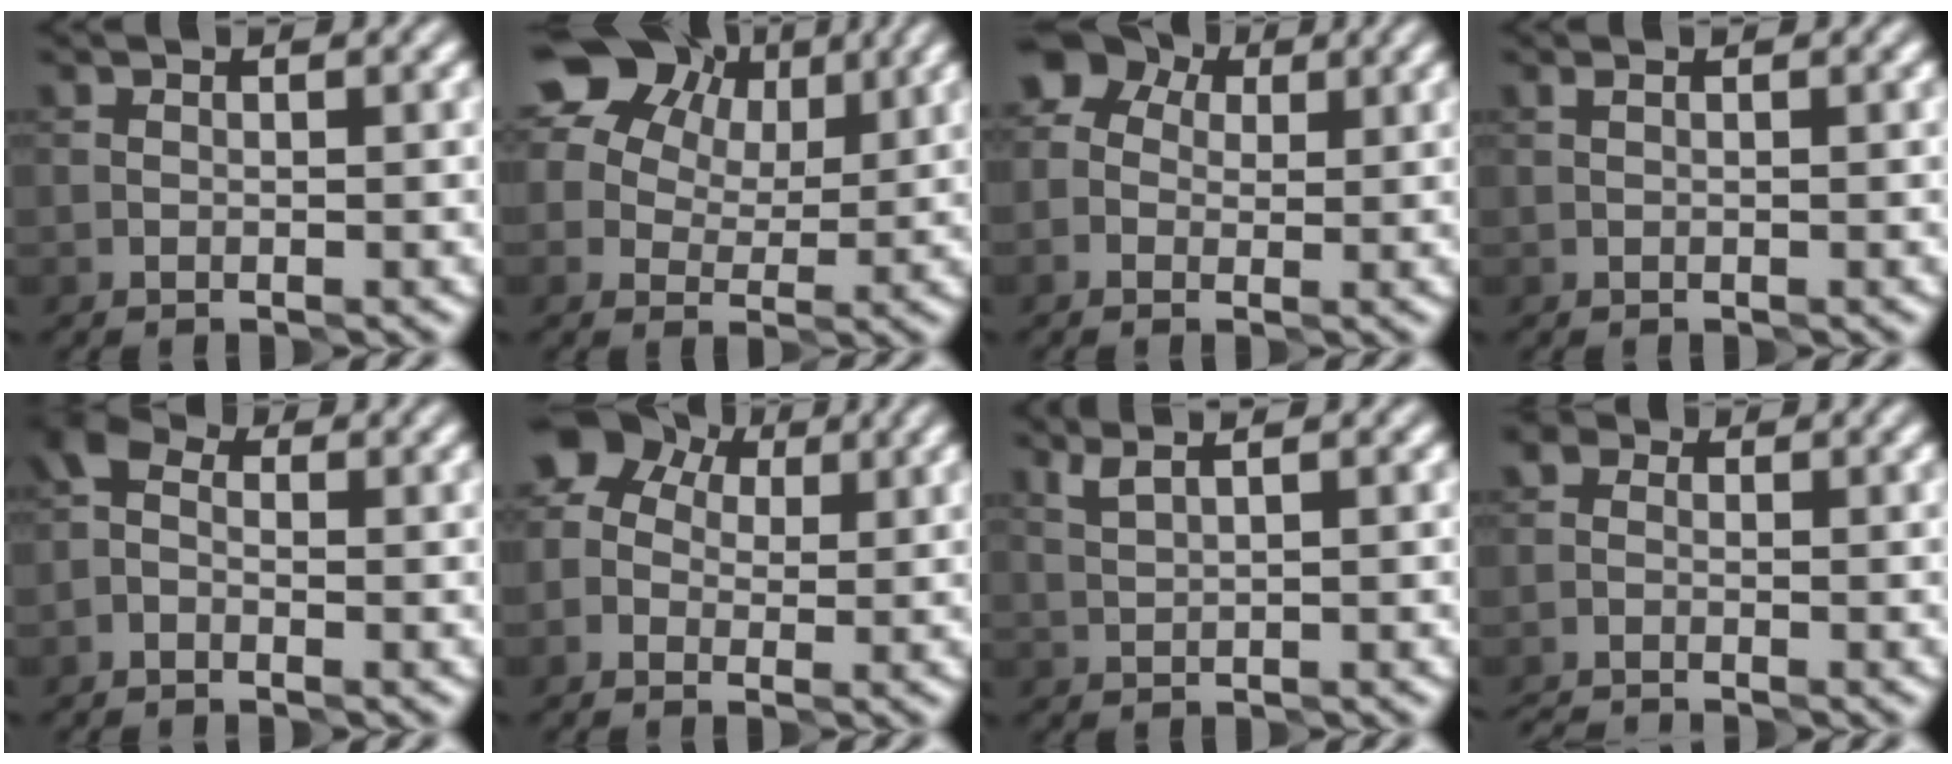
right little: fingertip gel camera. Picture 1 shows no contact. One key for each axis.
{"total": 10.6, "fx": 5.2, "fy": 7.0, "fz": 6.1, "tx": -0.092, "ty": 0.034, "tz": 0.076}
{"total": 4.5, "fx": 1.5, "fy": 3.6, "fz": 2.3, "tx": -0.033, "ty": 0.024, "tz": 0.001}
{"total": 0.0}
{"total": 2.1, "fx": -0.5, "fy": 1.5, "fz": 1.4, "tx": -0.032, "ty": 0.010, "tz": -0.021}
{"total": 6.3, "fx": 1.8, "fy": 4.9, "fz": 3.5, "tx": -0.054, "ty": 0.035, "tz": 0.007}
{"total": 2.5, "fx": 1.8, "fy": 0.9, "fz": 1.5, "tx": -0.008, "ty": 0.010, "tz": 0.012}
{"total": 2.0, "fx": -1.7, "fy": 0.9, "fz": 0.6, "tx": -0.005, "ty": -0.006, "tz": -0.033}